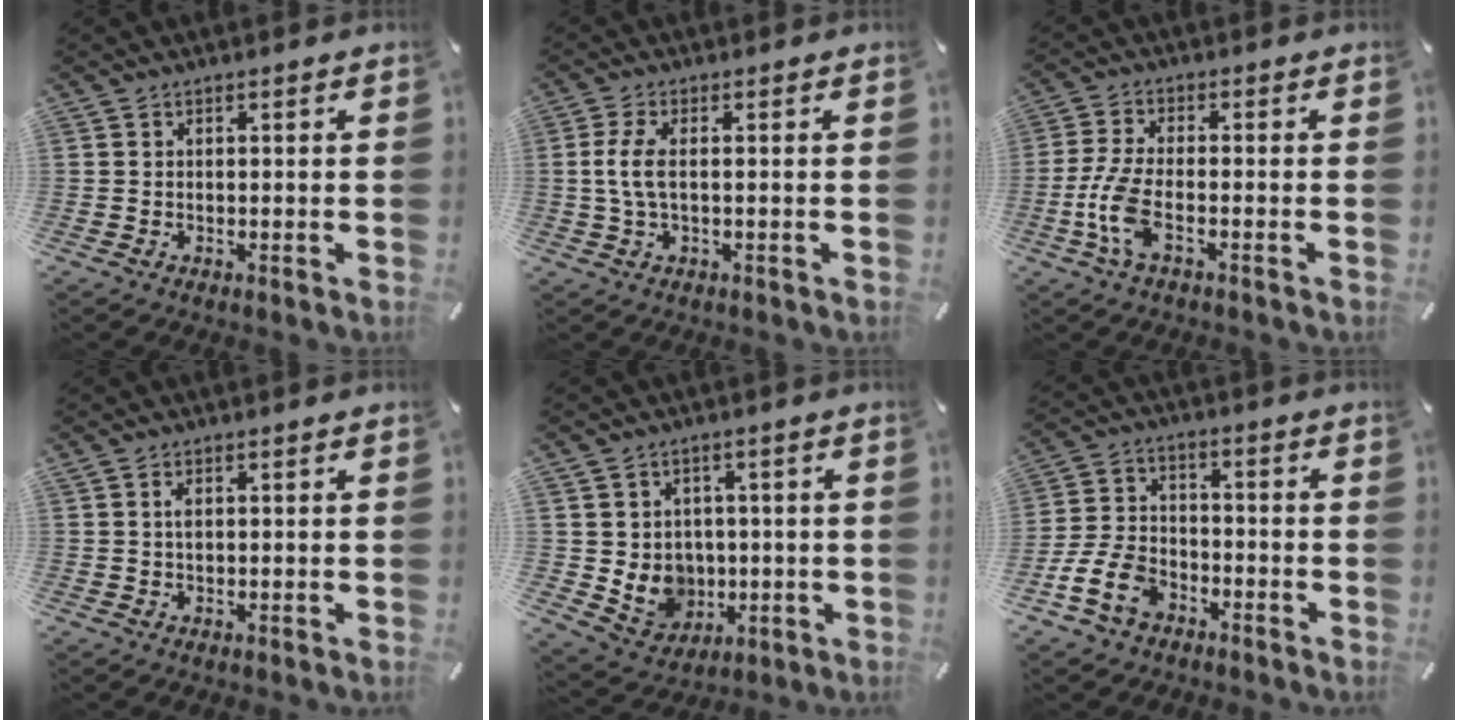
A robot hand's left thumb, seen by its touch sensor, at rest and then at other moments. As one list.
[{"total": 5.3, "force": [0.1, 1.6, 5.1], "torque": [-0.115, -0.006, -0.004]}, {"total": 8.1, "force": [-2.9, 2.6, 7.1], "torque": [-0.160, -0.011, -0.053]}, {"total": 1.5, "force": [0.4, 0.7, 1.3], "torque": [-0.027, 0.004, 0.005]}, {"total": 7.8, "force": [0.5, 7.7, 1.5], "torque": [-0.053, -0.015, 0.020]}, {"total": 10.6, "force": [-5.4, 7.5, 5.3], "torque": [-0.116, 0.030, -0.098]}]